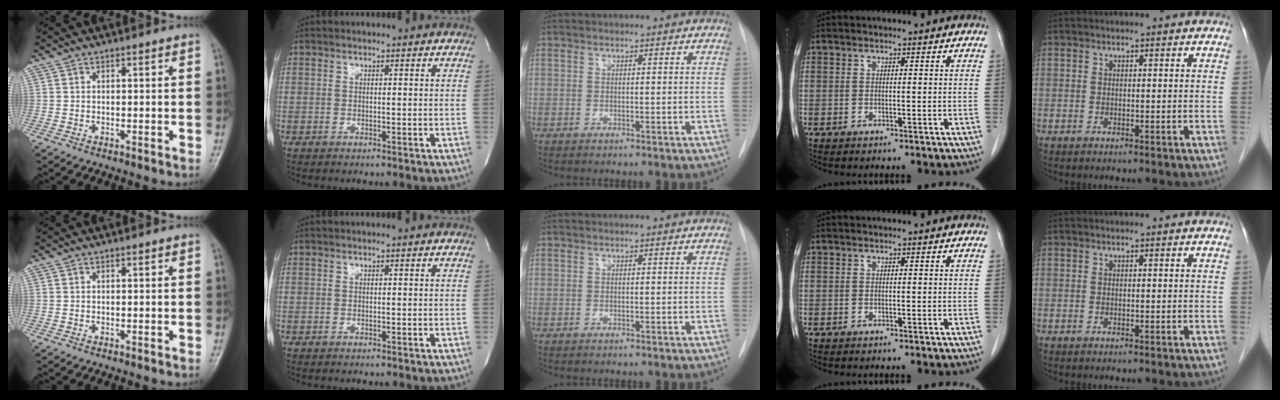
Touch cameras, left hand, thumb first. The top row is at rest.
{}